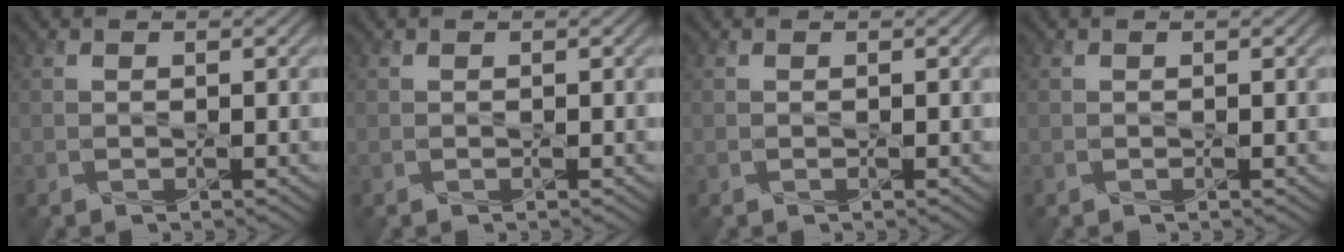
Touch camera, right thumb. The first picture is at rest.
{"total": 0.0}
{"total": 0.0}
{"total": 0.0}